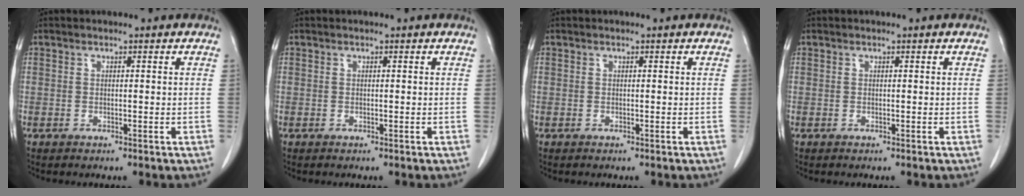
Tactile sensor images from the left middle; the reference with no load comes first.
{"total": 0.0}
{"total": 0.0}
{"total": 0.0}